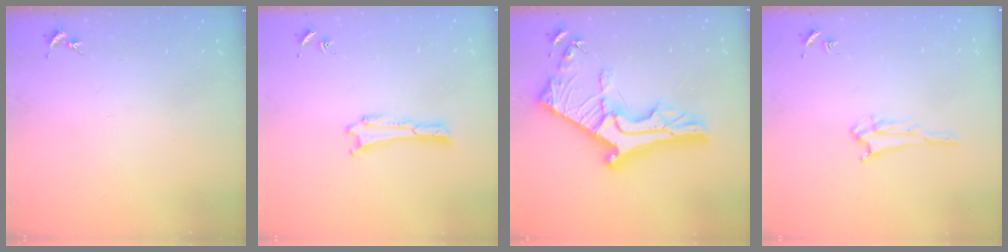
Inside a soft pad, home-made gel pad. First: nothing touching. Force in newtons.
{"total": 0.0}
{"total": 12.7, "press": 12.6, "slide": 1.3}
{"total": 1.6, "press": 1.6, "slide": 0.3}